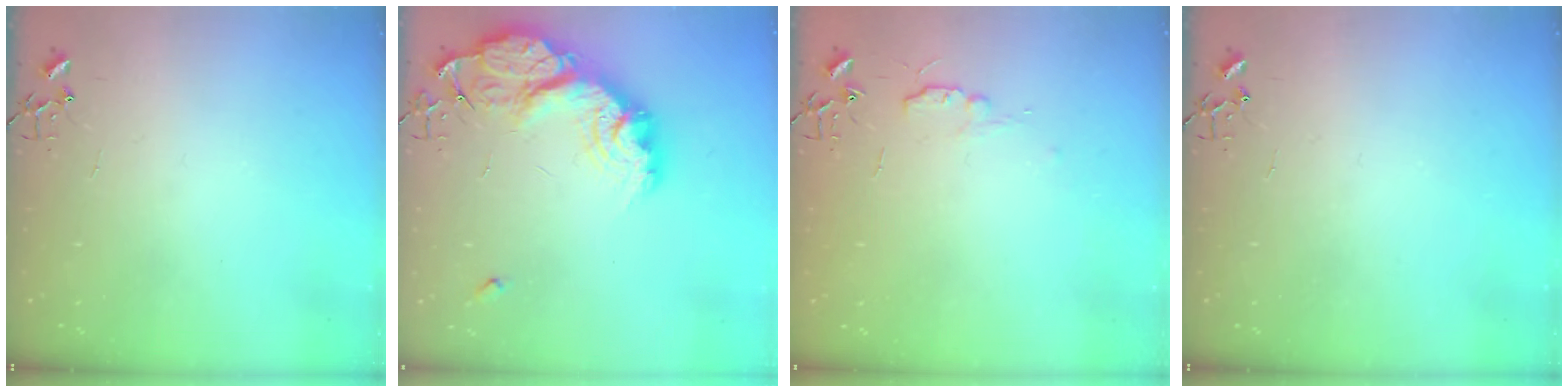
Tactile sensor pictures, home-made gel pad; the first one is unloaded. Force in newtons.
{"total": 25.2, "press": 25.1, "slide": 2.0}
{"total": 5.6, "press": 5.5, "slide": 0.7}
{"total": 0.0}